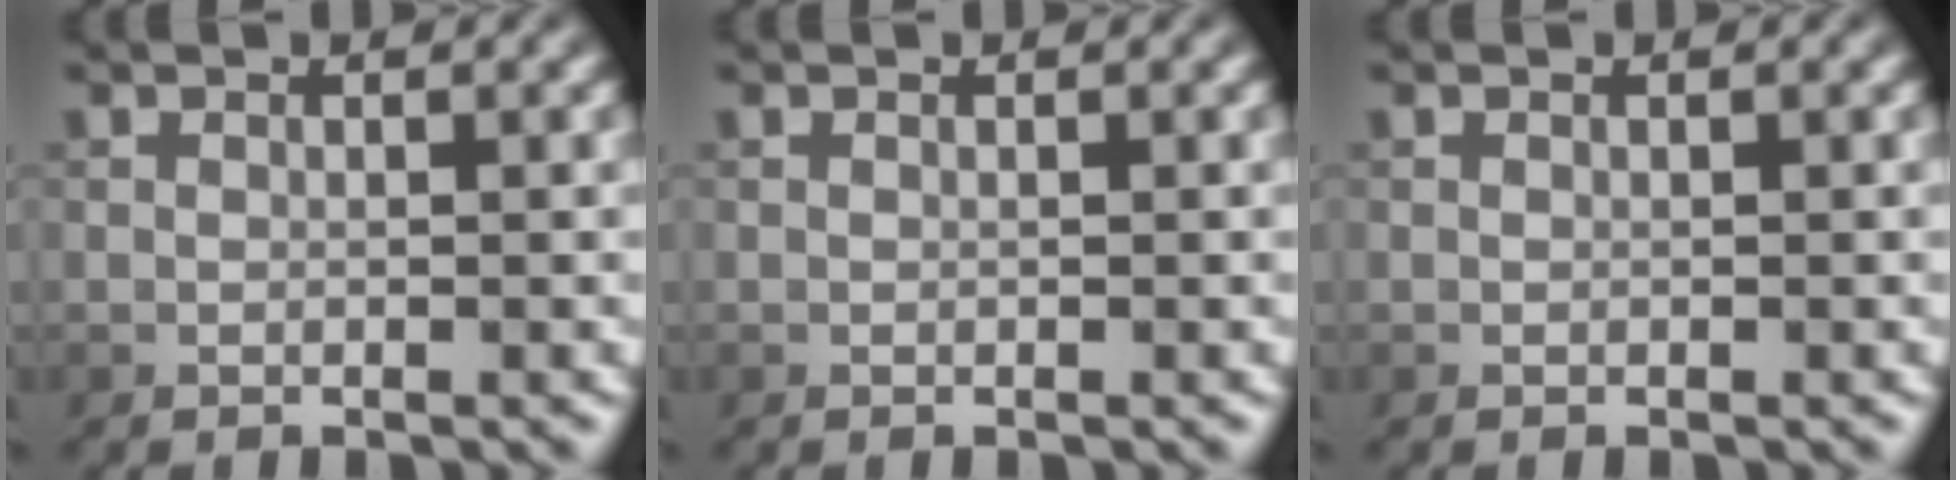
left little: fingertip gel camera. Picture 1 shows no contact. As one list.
[{"total": 0.0}, {"total": 0.0}]